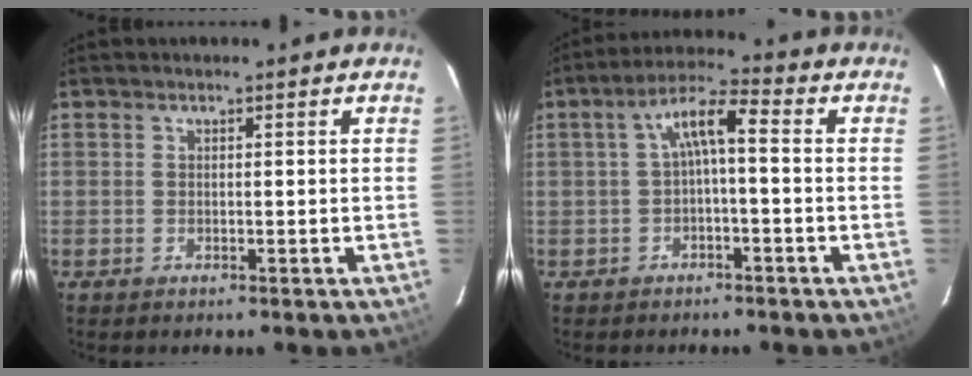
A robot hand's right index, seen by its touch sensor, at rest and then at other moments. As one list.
[{"total": 5.7, "force": [-0.6, 1.4, 5.5], "torque": [-0.115, 0.020, -0.010]}]